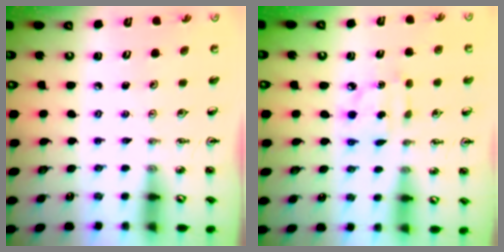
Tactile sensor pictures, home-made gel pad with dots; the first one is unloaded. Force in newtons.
{"total": 4.0, "press": 4.0, "slide": 0.3}